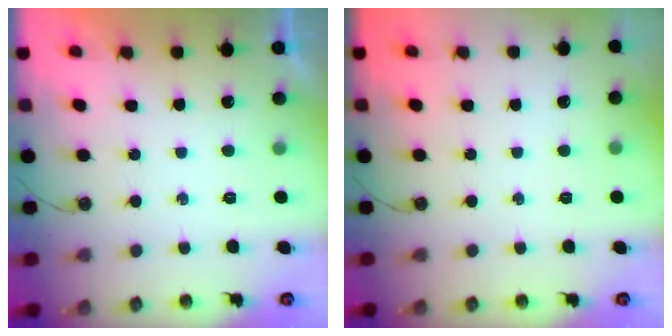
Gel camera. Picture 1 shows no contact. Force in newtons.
{"total": 0.0}